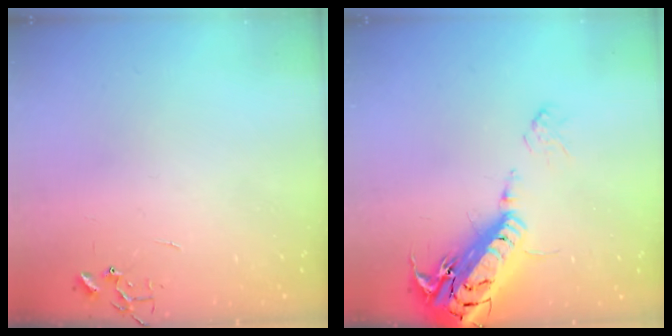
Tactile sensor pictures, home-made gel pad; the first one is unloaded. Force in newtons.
{"total": 22.4, "press": 22.0, "slide": 4.3}